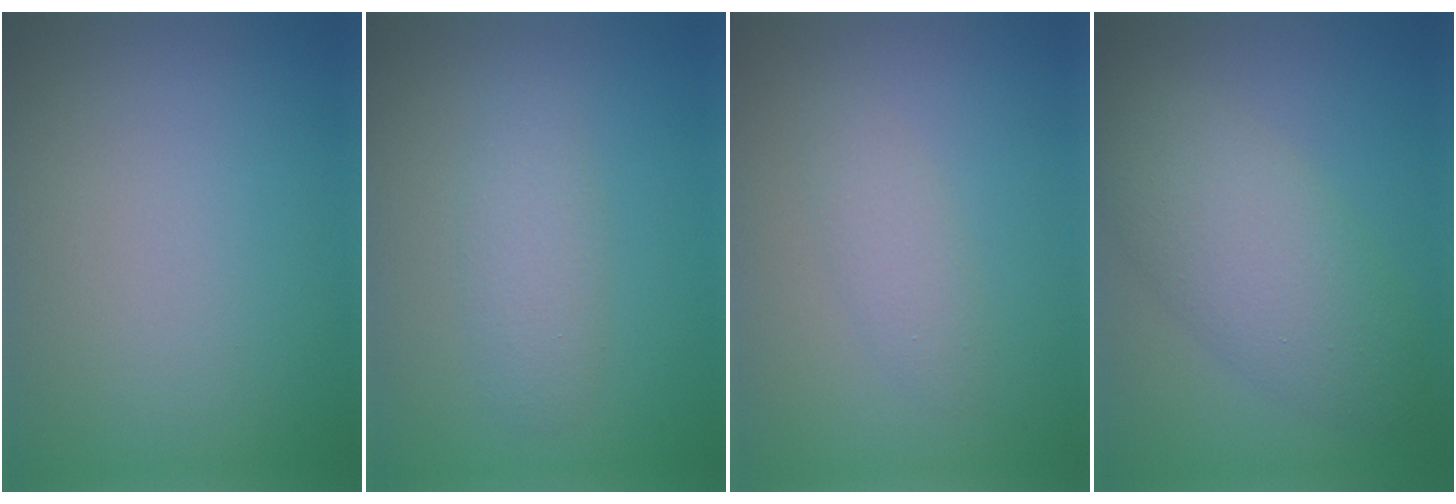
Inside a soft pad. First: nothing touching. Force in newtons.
{"total": 2.4, "press": 2.4, "slide": 0.2}
{"total": 1.9, "press": 1.9, "slide": 0.1}
{"total": 6.0, "press": 6.0, "slide": 0.1}